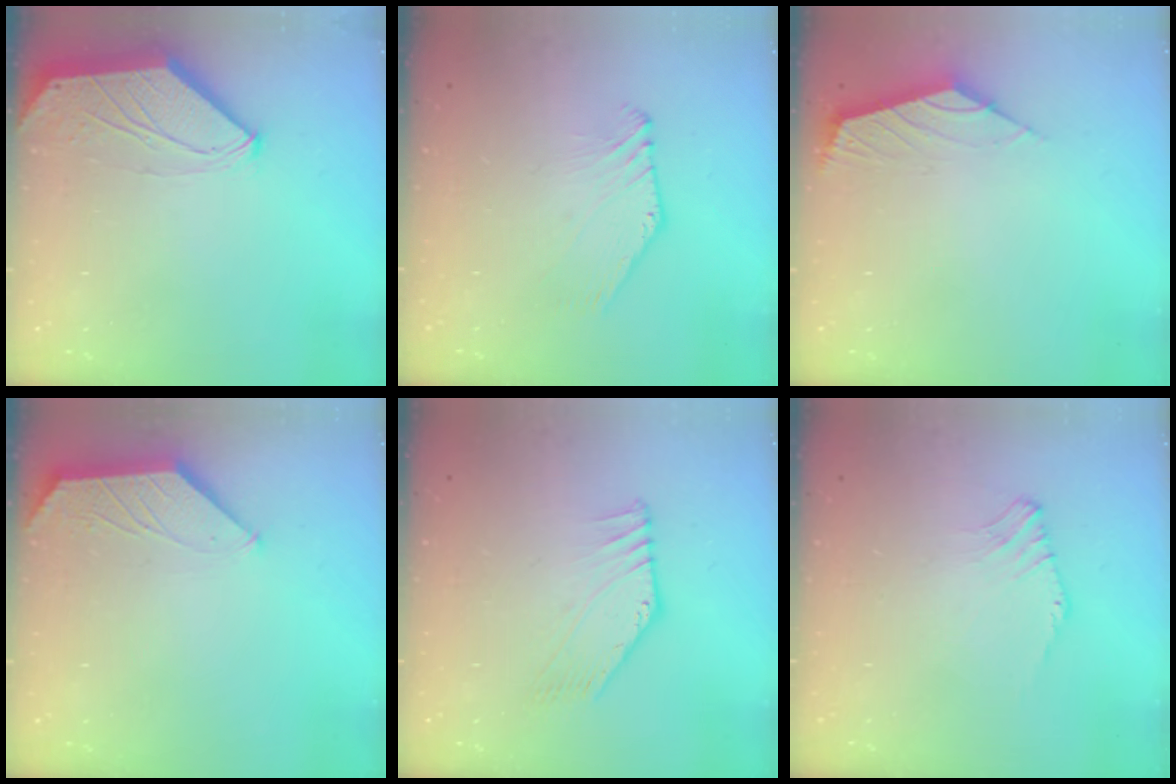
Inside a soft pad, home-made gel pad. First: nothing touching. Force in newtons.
{"total": 2.1, "press": 2.1, "slide": 0.1}
{"total": 2.6, "press": 2.6, "slide": 0.7}
{"total": 0.8, "press": 0.8, "slide": 0.2}
{"total": 2.9, "press": 2.9, "slide": 0.2}
{"total": 1.8, "press": 1.7, "slide": 0.5}